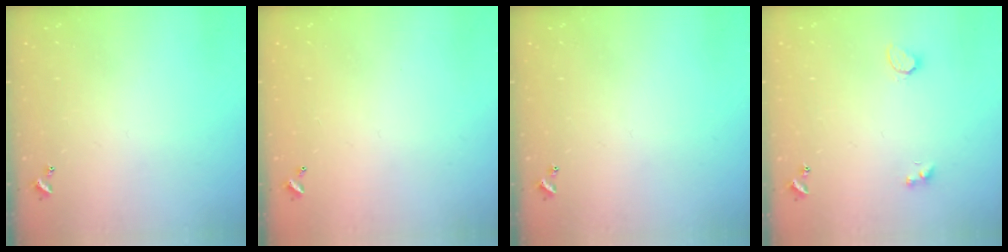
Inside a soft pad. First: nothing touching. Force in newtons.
{"total": 2.9, "press": 2.9, "slide": 0.1}
{"total": 0.0}
{"total": 2.4, "press": 2.4, "slide": 0.5}